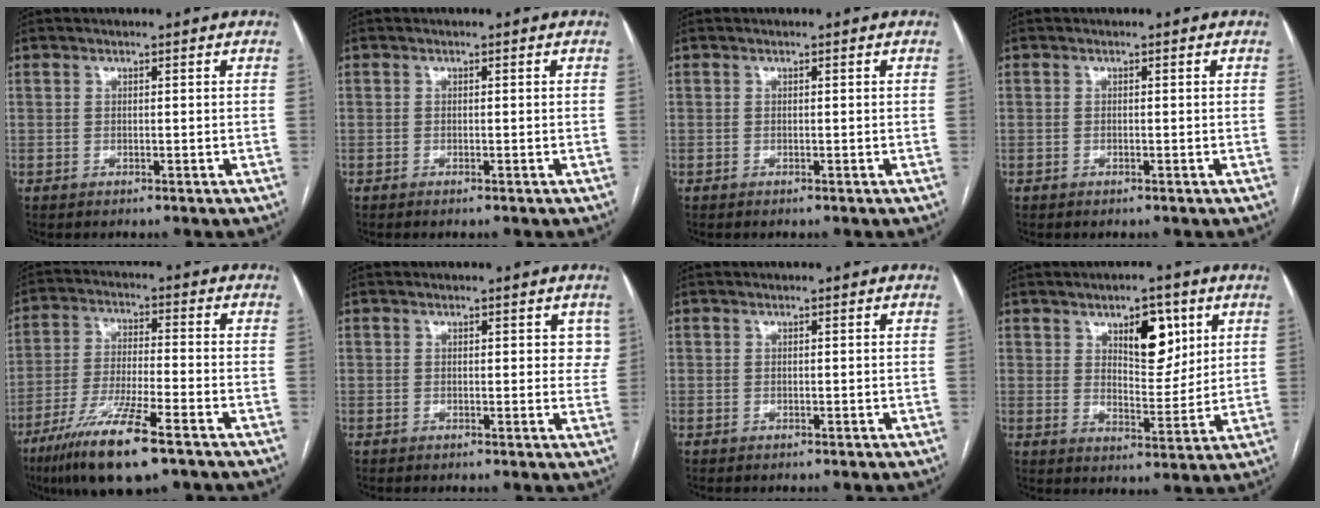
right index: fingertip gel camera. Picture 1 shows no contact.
{"total": 0.6, "force": [-0.4, 0.0, 0.4], "torque": [-0.009, -0.001, -0.007]}
{"total": 0.0}
{"total": 0.0}
{"total": 13.3, "force": [-8.3, 1.2, 10.3], "torque": [-0.202, -0.031, -0.148]}
{"total": 3.1, "force": [1.5, 1.7, 2.1], "torque": [-0.009, 0.001, 0.010]}
{"total": 0.0}
{"total": 8.4, "force": [4.0, 3.6, 6.4], "torque": [-0.095, 0.000, 0.066]}